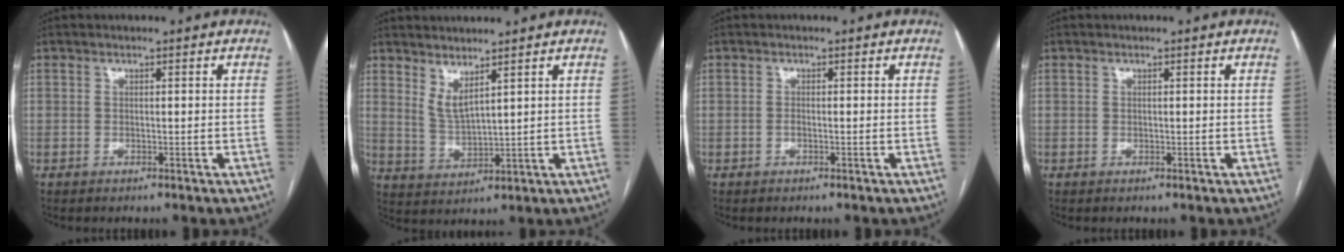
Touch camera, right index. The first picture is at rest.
{"total": 3.7, "force": [2.8, 0.4, 2.4], "torque": [-0.054, -0.019, 0.065]}
{"total": 0.5, "force": [-0.3, 0.1, 0.4], "torque": [-0.007, 0.001, -0.005]}
{"total": 0.0}